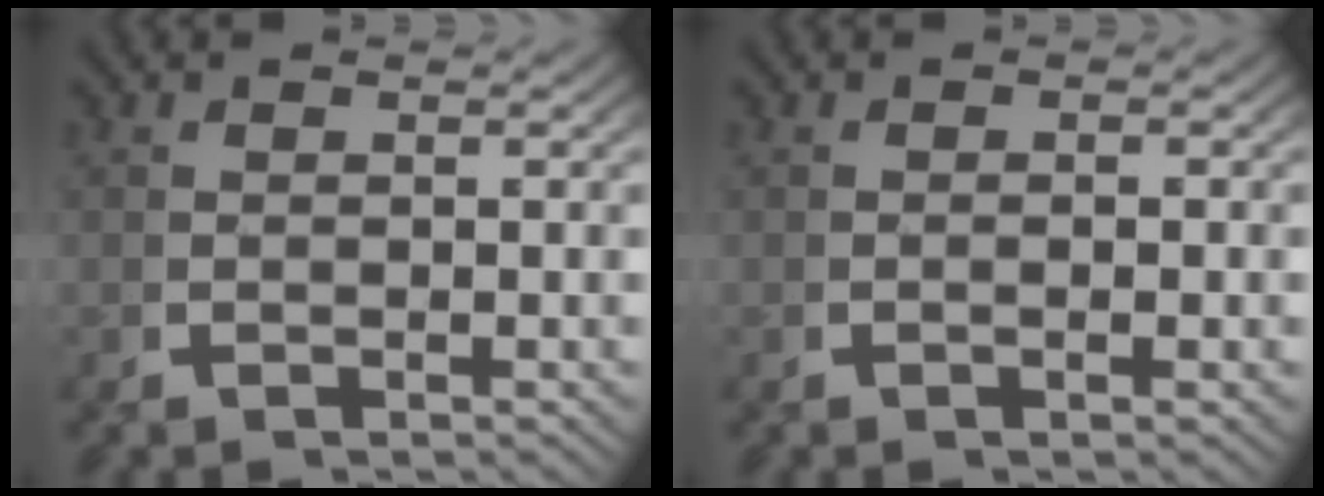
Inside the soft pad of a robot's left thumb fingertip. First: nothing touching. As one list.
[{"total": 0.7, "force": [-0.1, 0.1, 0.7], "torque": [-0.012, 0.000, -0.003]}]